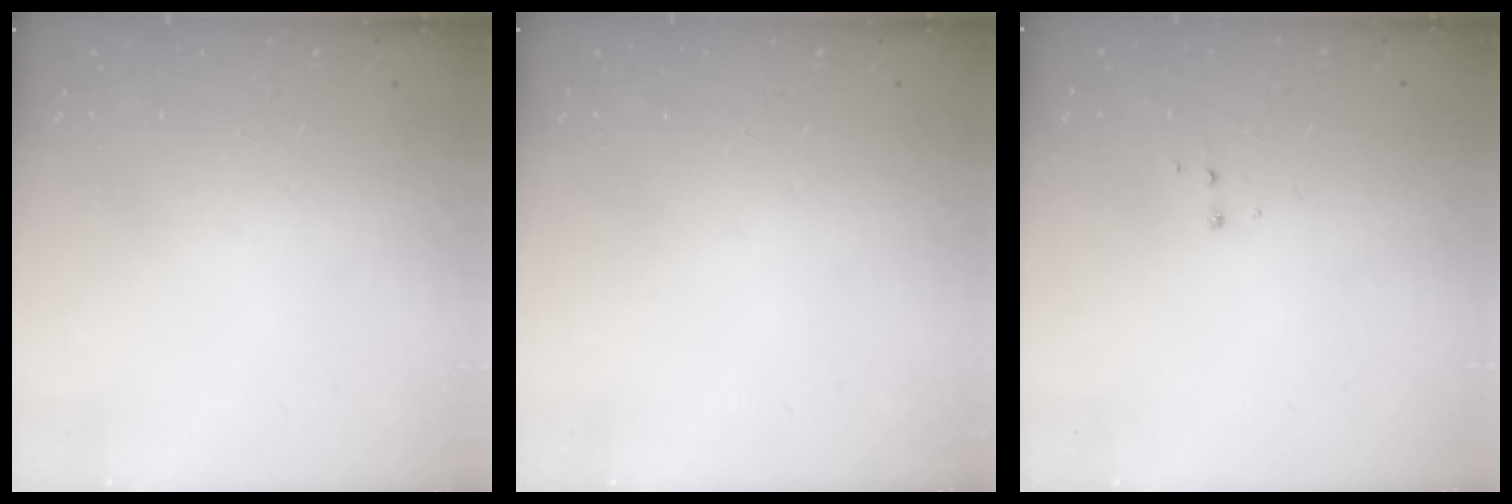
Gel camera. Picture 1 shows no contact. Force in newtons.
{"total": 0.0}
{"total": 3.9, "press": 3.9, "slide": 0.5}